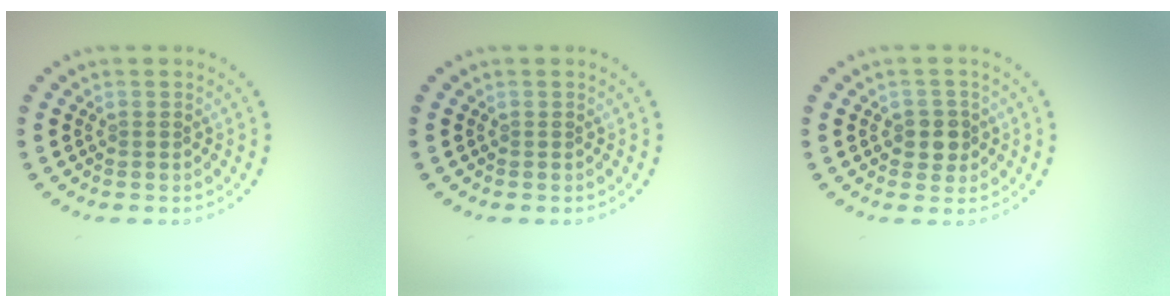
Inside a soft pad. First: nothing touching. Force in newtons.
{"total": 0.0}
{"total": 2.1, "press": 2.0, "slide": 0.6}